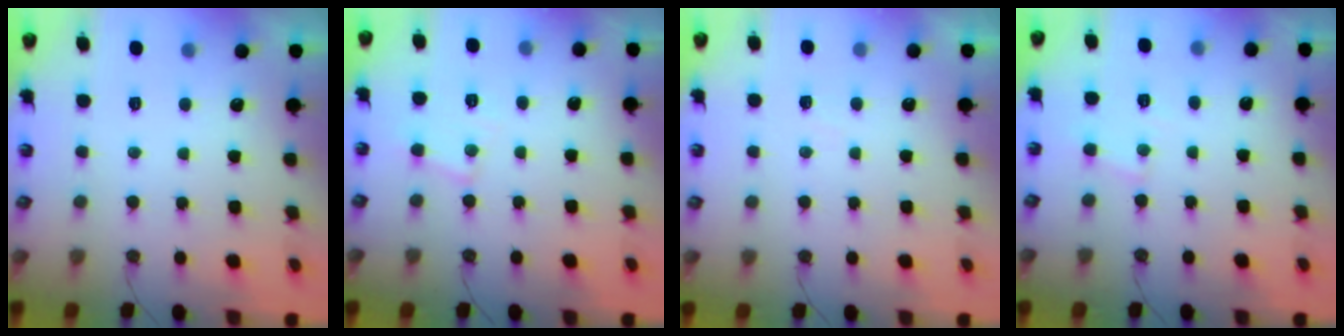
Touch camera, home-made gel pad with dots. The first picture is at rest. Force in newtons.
{"total": 6.8, "press": 6.8, "slide": 0.4}
{"total": 4.2, "press": 4.2, "slide": 0.6}
{"total": 5.5, "press": 5.5, "slide": 0.4}